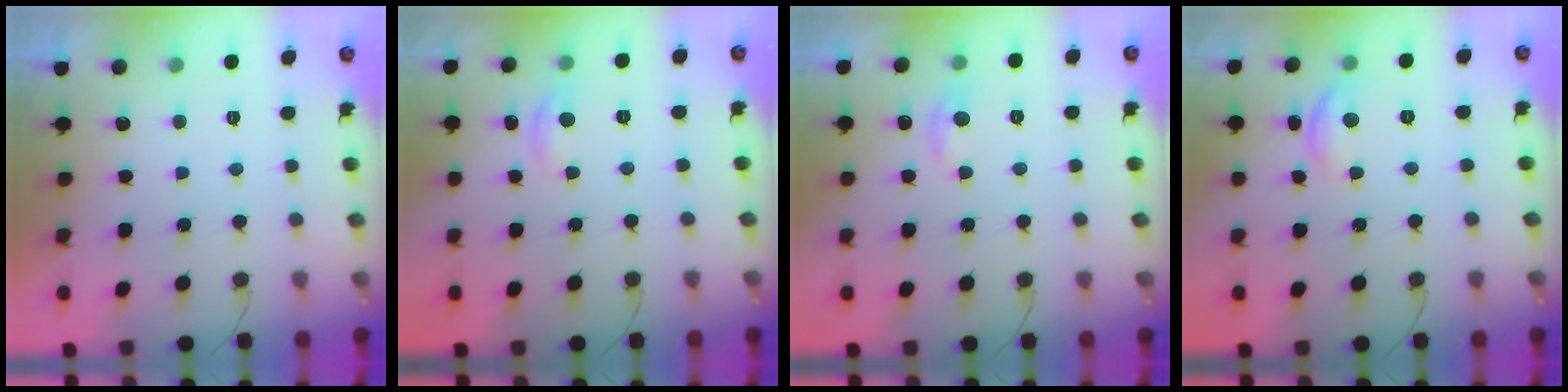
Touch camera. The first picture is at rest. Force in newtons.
{"total": 3.3, "press": 3.3, "slide": 0.1}
{"total": 5.1, "press": 5.1, "slide": 0.7}
{"total": 6.9, "press": 6.9, "slide": 0.5}